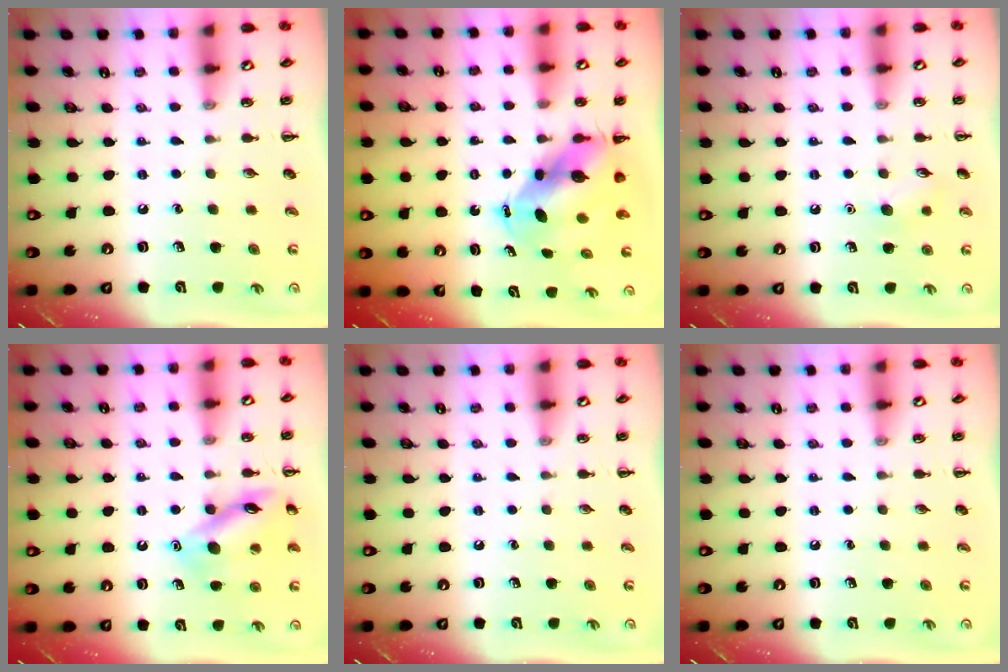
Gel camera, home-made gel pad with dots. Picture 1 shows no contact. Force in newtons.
{"total": 8.0, "press": 7.8, "slide": 1.7}
{"total": 6.9, "press": 6.7, "slide": 1.9}
{"total": 14.0, "press": 13.9, "slide": 1.3}
{"total": 0.0}
{"total": 0.0}